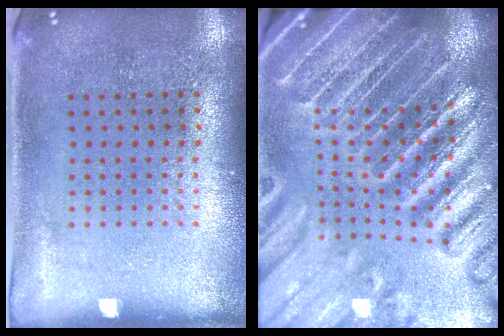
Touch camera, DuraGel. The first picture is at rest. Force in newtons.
{"total": 5.1, "press": 4.5, "slide": 2.3}